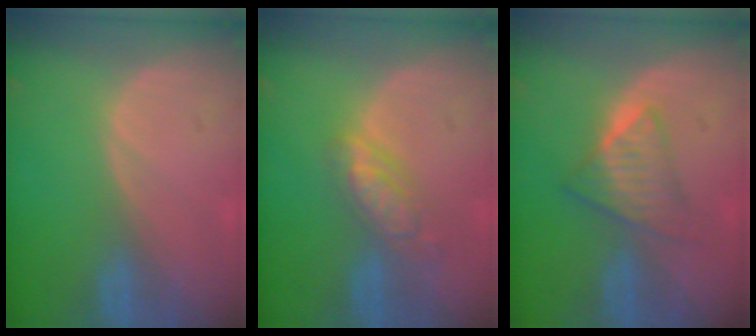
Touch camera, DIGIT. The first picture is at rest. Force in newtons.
{"total": 5.5, "press": 5.0, "slide": 2.4}
{"total": 6.0, "press": 5.2, "slide": 3.1}